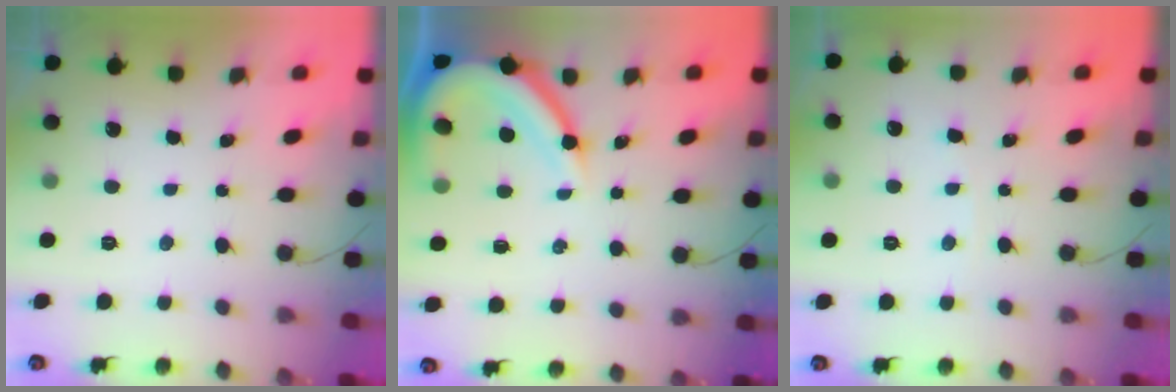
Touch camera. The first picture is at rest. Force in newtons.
{"total": 11.2, "press": 11.2, "slide": 1.1}
{"total": 1.8, "press": 1.7, "slide": 0.2}